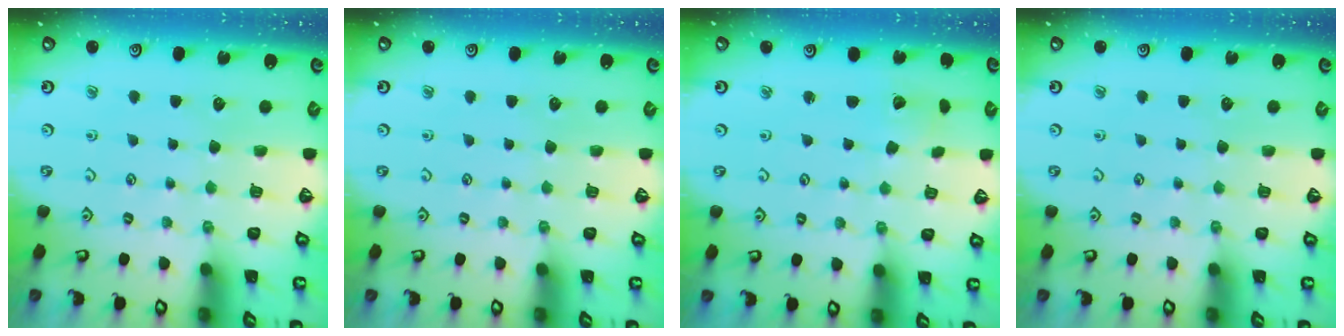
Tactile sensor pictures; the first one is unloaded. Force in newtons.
{"total": 0.0}
{"total": 3.0, "press": 3.0, "slide": 0.3}
{"total": 0.0}